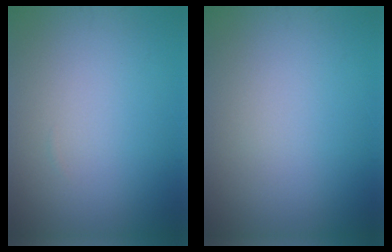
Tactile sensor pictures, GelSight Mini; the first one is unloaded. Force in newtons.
{"total": 0.0}